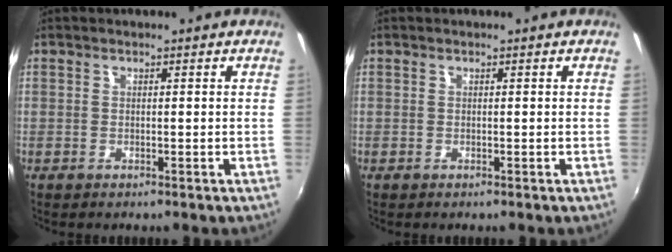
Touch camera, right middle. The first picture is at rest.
{"total": 0.0}